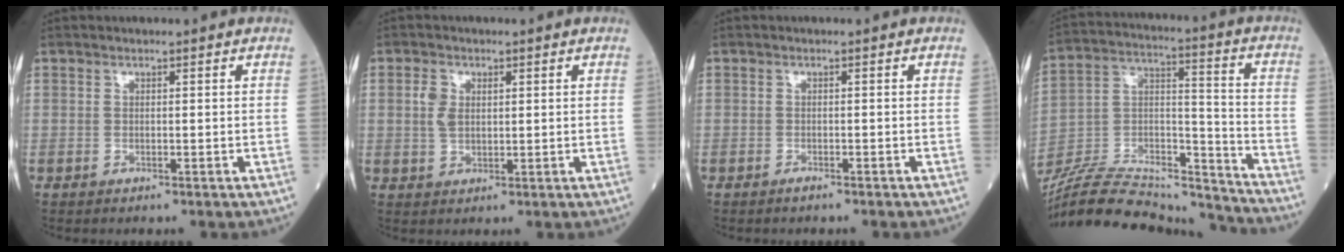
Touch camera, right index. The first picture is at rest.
{"total": 3.2, "force": [0.8, 2.0, 2.4], "torque": [-0.052, 0.007, 0.017]}
{"total": 0.8, "force": [-0.8, 0.1, 0.3], "torque": [-0.011, -0.001, -0.011]}
{"total": 24.7, "force": [-23.2, 4.2, 7.3], "torque": [-0.154, 0.022, -0.378]}